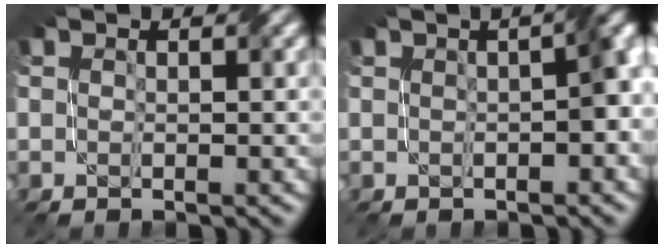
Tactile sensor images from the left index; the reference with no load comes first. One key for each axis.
{"total": 4.0, "fx": 0.1, "fy": 1.1, "fz": 3.8, "tx": -0.041, "ty": 0.015, "tz": 0.007}